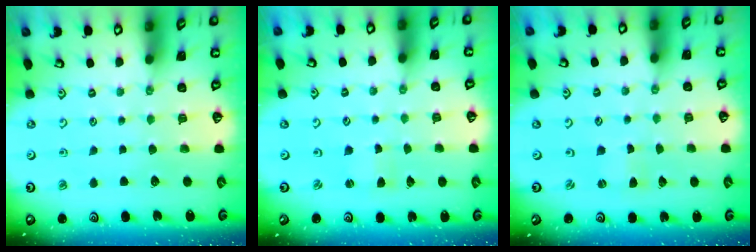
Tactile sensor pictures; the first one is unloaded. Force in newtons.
{"total": 2.4, "press": 2.4, "slide": 0.5}
{"total": 1.2, "press": 1.2, "slide": 0.4}